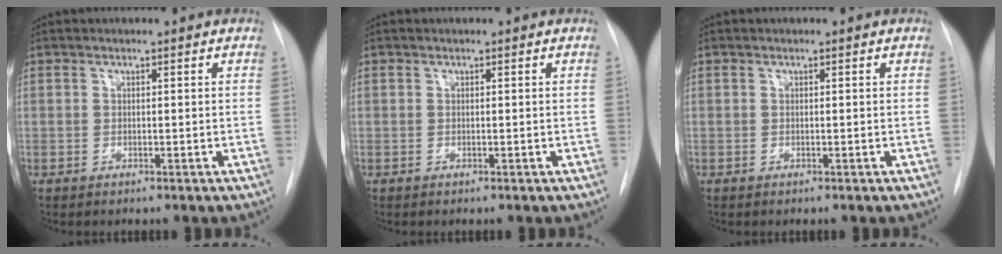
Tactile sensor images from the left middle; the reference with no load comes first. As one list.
[{"total": 0.0}, {"total": 0.0}]